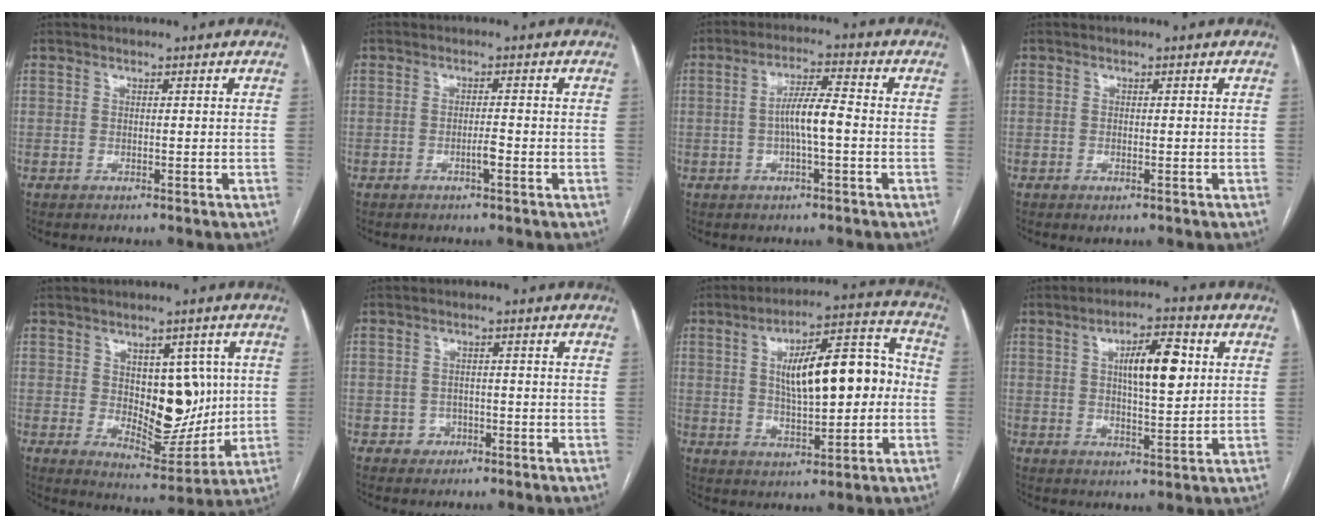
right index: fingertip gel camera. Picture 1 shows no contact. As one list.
[{"total": 1.6, "force": [-0.7, 0.1, 1.4], "torque": [-0.027, 0.000, -0.013]}, {"total": 5.9, "force": [-0.7, 0.7, 5.8], "torque": [-0.111, 0.010, -0.014]}, {"total": 0.8, "force": [-0.4, 0.3, 0.6], "torque": [-0.008, -0.003, -0.001]}, {"total": 10.9, "force": [1.3, 6.0, 9.0], "torque": [-0.122, -0.001, 0.037]}, {"total": 2.7, "force": [-1.0, 2.4, 0.4], "torque": [0.003, 0.010, -0.013]}, {"total": 15.2, "force": [1.0, 5.0, 14.3], "torque": [-0.220, 0.037, 0.020]}, {"total": 9.2, "force": [2.3, 2.6, 8.5], "torque": [-0.140, 0.011, 0.040]}]